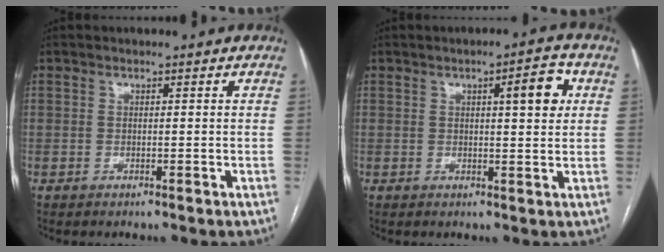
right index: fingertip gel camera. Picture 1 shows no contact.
{"total": 5.6, "force": [1.8, 1.1, 5.2], "torque": [-0.070, 0.006, 0.023]}